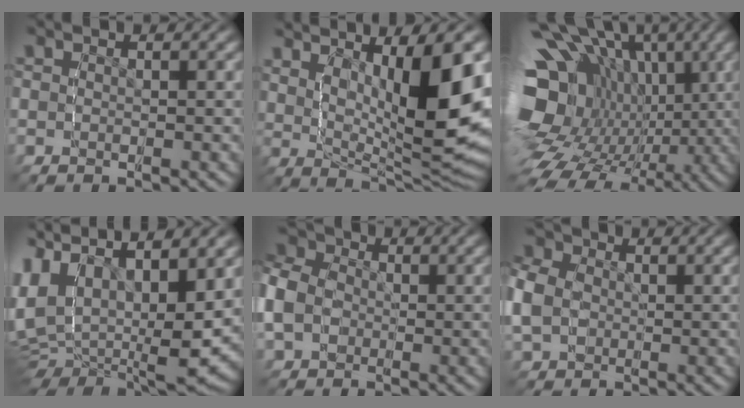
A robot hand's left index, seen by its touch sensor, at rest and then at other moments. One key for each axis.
{"total": 11.5, "fx": 2.6, "fy": 4.1, "fz": 10.4, "tx": -0.152, "ty": -0.015, "tz": 0.058}
{"total": 21.0, "fx": 2.3, "fy": 16.6, "fz": 12.6, "tx": -0.242, "ty": -0.042, "tz": 0.037}
{"total": 14.0, "fx": 2.4, "fy": 9.4, "fz": 10.1, "tx": -0.227, "ty": -0.022, "tz": 0.039}
{"total": 8.6, "fx": 1.4, "fy": 7.2, "fz": 4.4, "tx": -0.099, "ty": 0.004, "tz": 0.012}
{"total": 6.5, "fx": 1.0, "fy": 5.5, "fz": 3.3, "tx": -0.079, "ty": -0.004, "tz": 0.015}